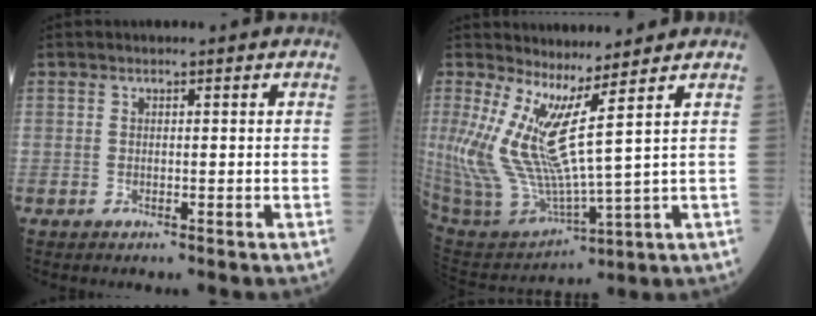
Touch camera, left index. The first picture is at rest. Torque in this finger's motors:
{"motor_torque": [1.18, -0.96, 1.06, 0.21]}